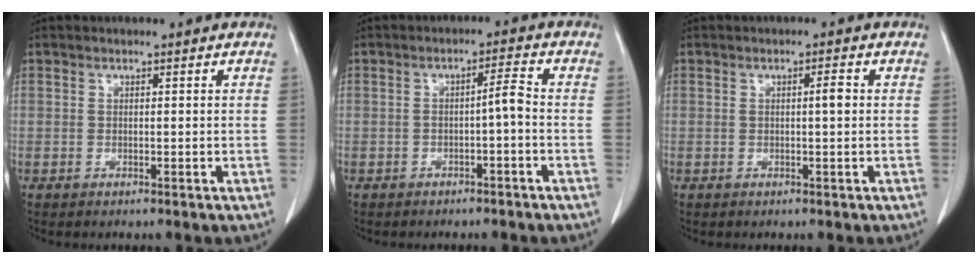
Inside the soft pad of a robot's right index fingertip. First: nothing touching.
{"total": 2.8, "force": [-1.1, 0.0, 2.6], "torque": [-0.041, 0.009, -0.018]}
{"total": 1.6, "force": [0.0, 0.0, 1.6], "torque": [-0.026, 0.003, 0.001]}